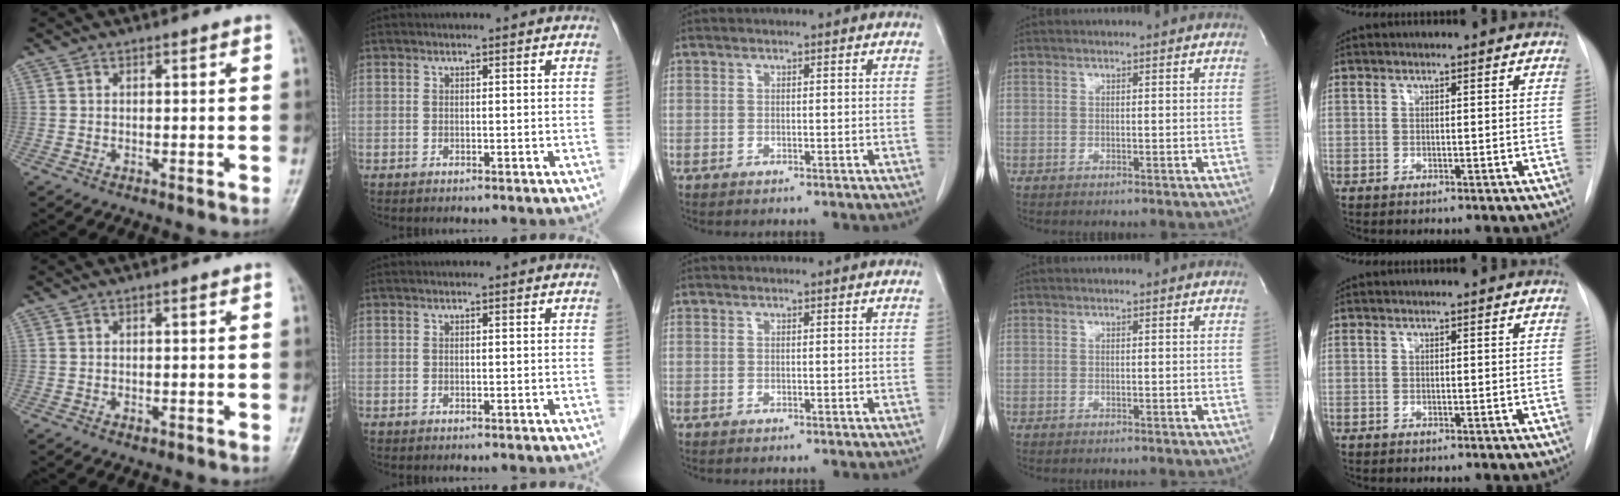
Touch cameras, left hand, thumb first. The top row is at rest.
{"thumb": {"total": 1.2, "force": [-0.4, 0.8, 0.8], "torque": [-0.009, 0.001, -0.005]}}